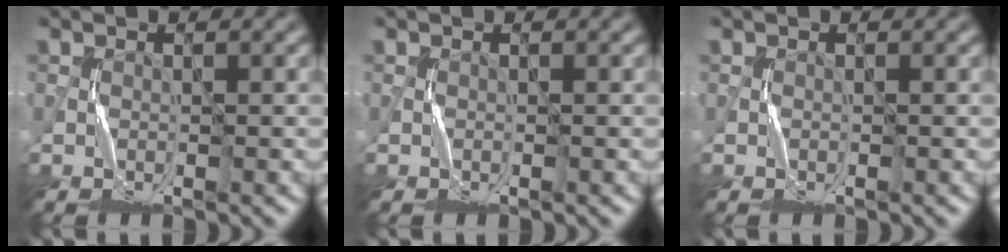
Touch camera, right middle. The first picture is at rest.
{"total": 0.0}
{"total": 0.0}